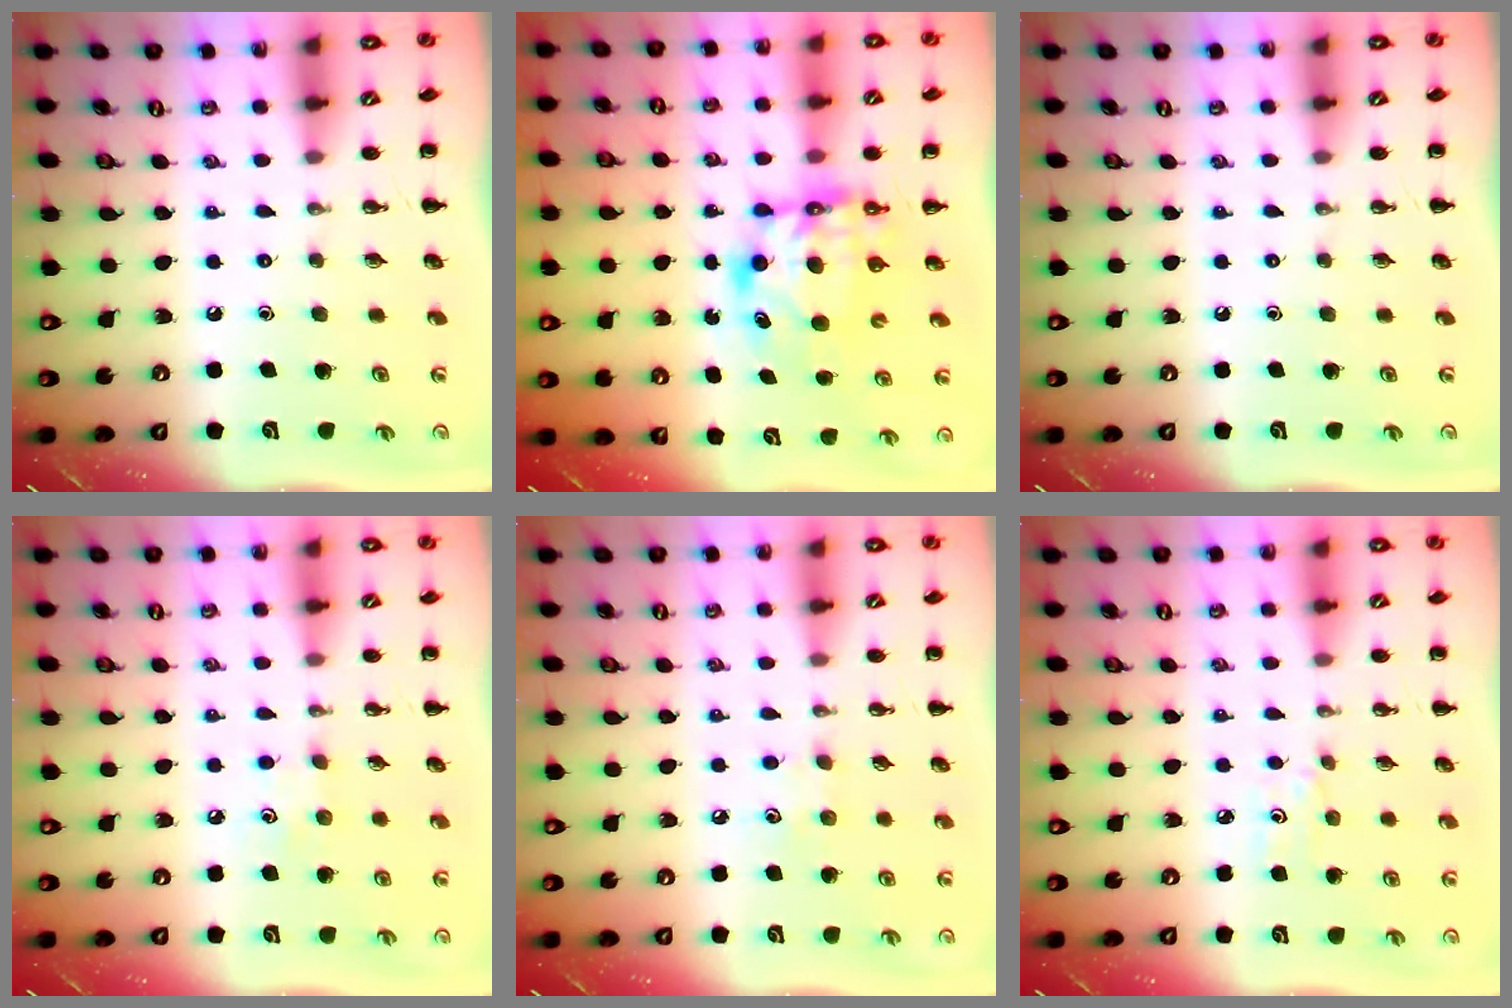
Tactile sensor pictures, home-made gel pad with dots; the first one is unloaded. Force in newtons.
{"total": 7.1, "press": 7.0, "slide": 1.2}
{"total": 0.0}
{"total": 4.9, "press": 4.7, "slide": 1.3}
{"total": 5.8, "press": 5.6, "slide": 1.7}
{"total": 3.3, "press": 3.1, "slide": 1.0}